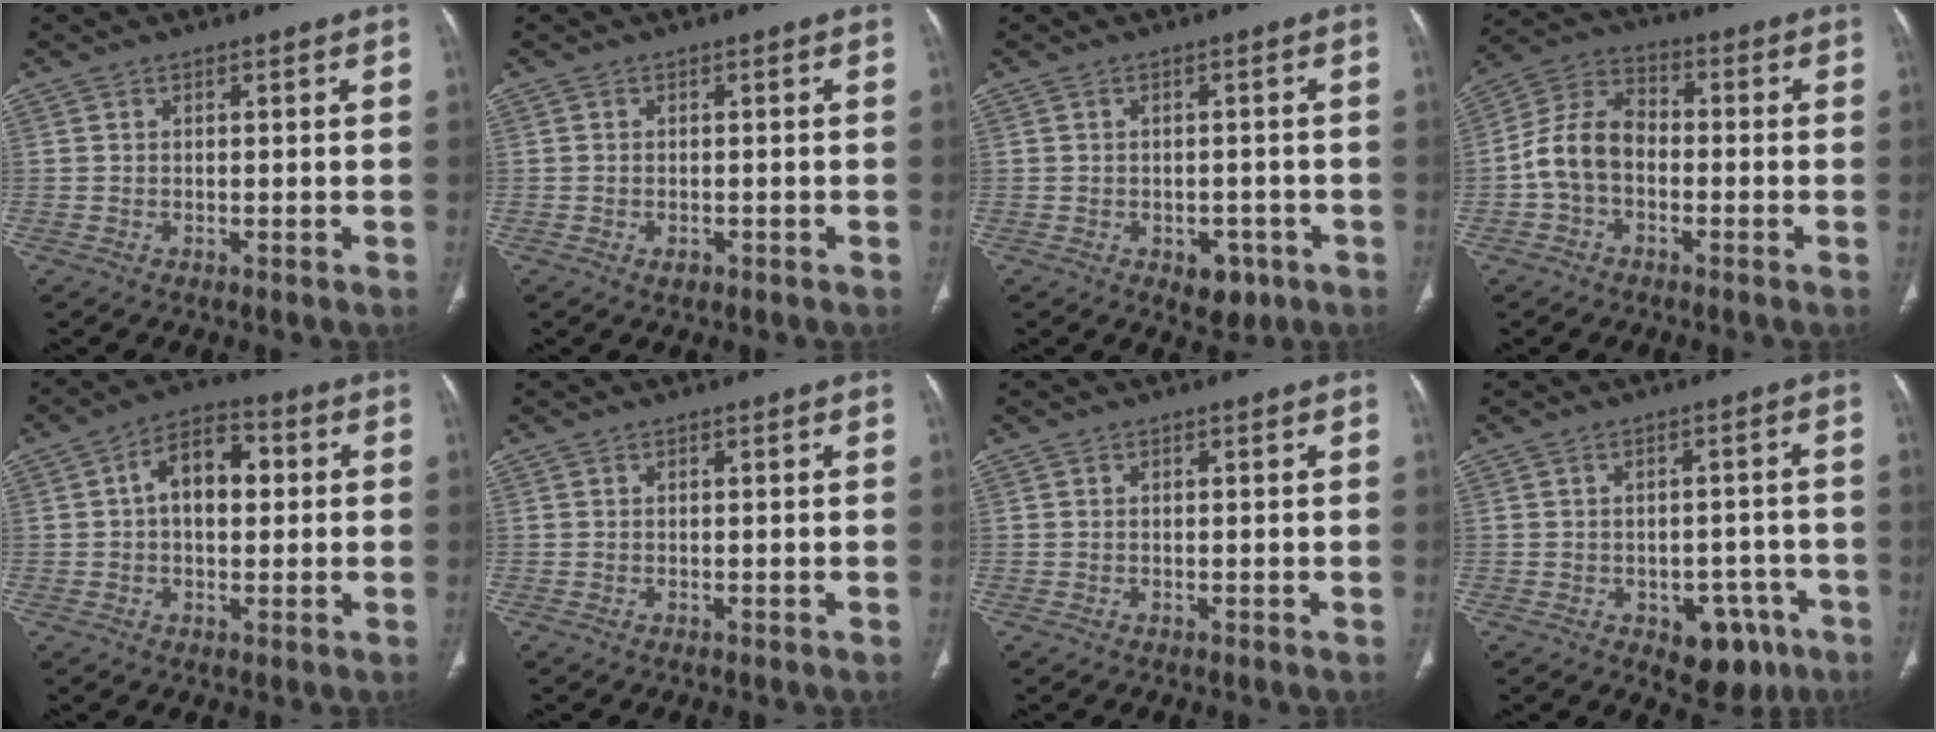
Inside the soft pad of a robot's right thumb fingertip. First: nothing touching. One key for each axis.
{"total": 1.3, "fx": -0.6, "fy": 0.9, "fz": 0.6, "tx": -0.005, "ty": 0.004, "tz": -0.008}
{"total": 4.6, "fx": -2.1, "fy": 3.2, "fz": 2.5, "tx": -0.009, "ty": 0.009, "tz": -0.021}
{"total": 9.2, "fx": -2.0, "fy": 6.3, "fz": 6.4, "tx": -0.117, "ty": 0.035, "tz": -0.051}
{"total": 9.6, "fx": 1.2, "fy": 5.9, "fz": 7.4, "tx": -0.103, "ty": 0.025, "tz": 0.013}
{"total": 0.0}
{"total": 0.0}
{"total": 8.5, "fx": -4.3, "fy": 5.5, "fz": 4.8, "tx": -0.024, "ty": 0.026, "tz": -0.048}